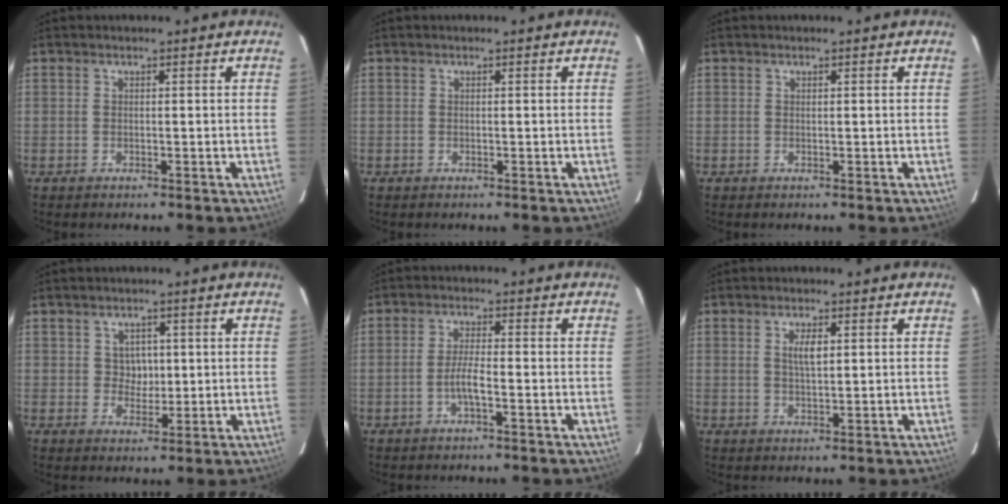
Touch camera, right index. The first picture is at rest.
{"total": 0.0}
{"total": 0.0}
{"total": 3.2, "force": [0.6, 3.0, 1.2], "torque": [-0.015, 0.007, 0.011]}
{"total": 3.4, "force": [-1.4, 0.2, 3.1], "torque": [-0.063, 0.001, -0.028]}
{"total": 2.9, "force": [0.9, 1.0, 2.6], "torque": [-0.047, 0.000, 0.015]}